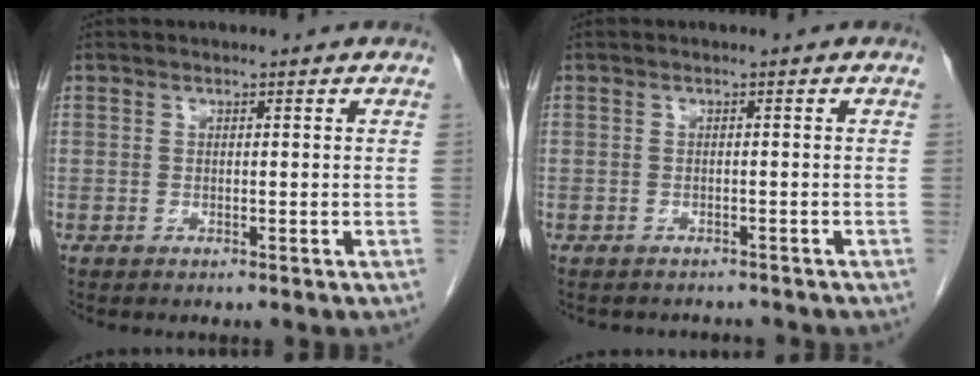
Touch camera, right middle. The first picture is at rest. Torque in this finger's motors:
{"motor_torque": [-0.51, -0.04, -0.11, -0.01]}